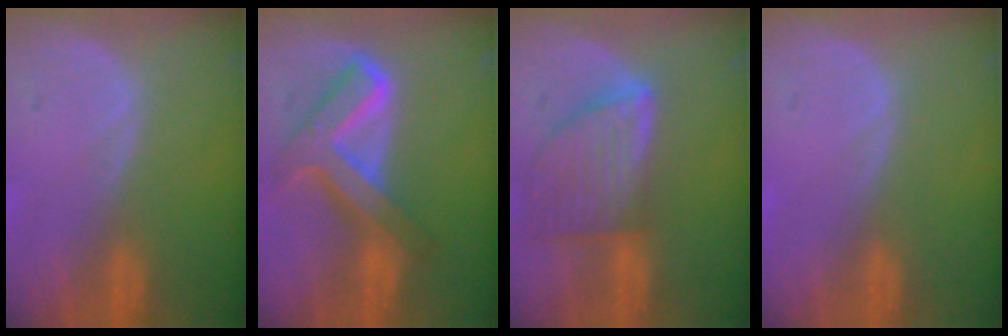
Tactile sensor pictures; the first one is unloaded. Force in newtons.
{"total": 8.4, "press": 8.4, "slide": 0.6}
{"total": 8.2, "press": 7.3, "slide": 3.7}
{"total": 0.7, "press": 0.0, "slide": 0.7}